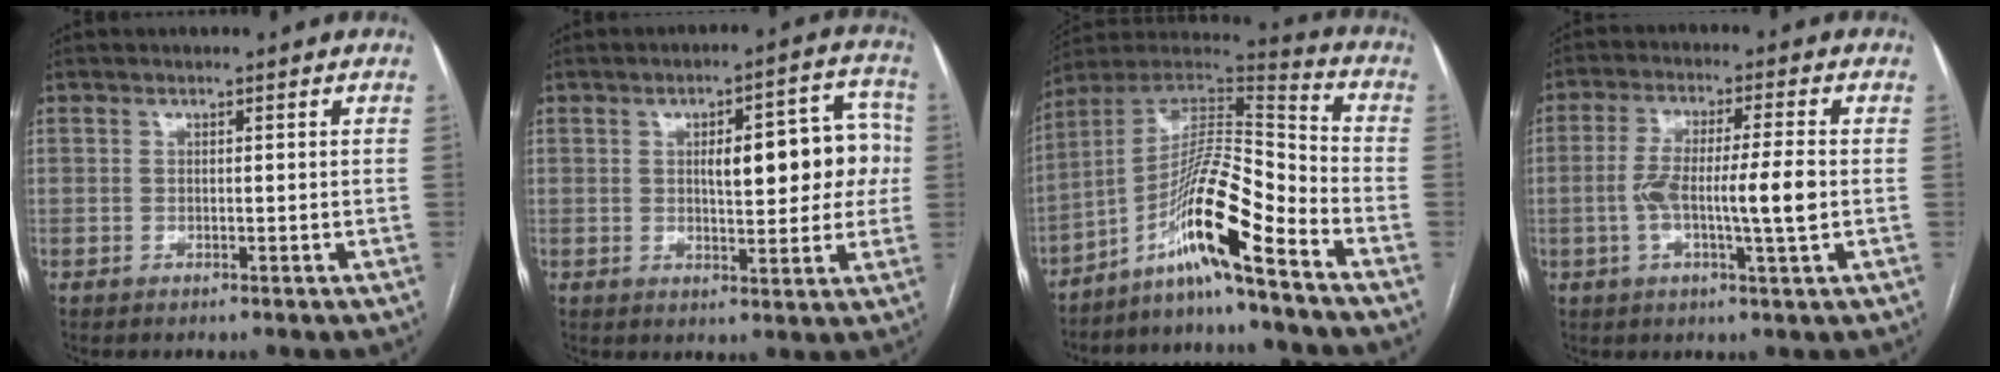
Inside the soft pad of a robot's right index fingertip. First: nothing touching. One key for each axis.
{"total": 11.5, "fx": 1.2, "fy": 4.0, "fz": 10.7, "tx": -0.131, "ty": 0.033, "tz": 0.020}
{"total": 14.3, "fx": -8.9, "fy": 0.0, "fz": 11.2, "tx": -0.213, "ty": 0.010, "tz": -0.161}
{"total": 9.3, "fx": -1.1, "fy": 0.5, "fz": 9.2, "tx": -0.168, "ty": 0.007, "tz": -0.024}